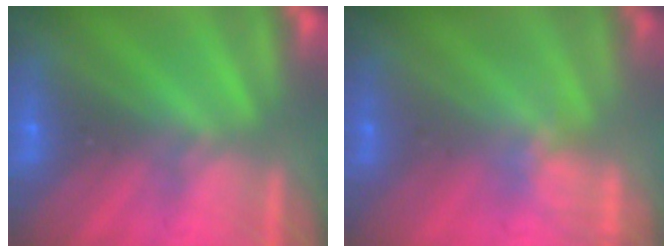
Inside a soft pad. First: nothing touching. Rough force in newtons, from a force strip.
{"total": 1.9}